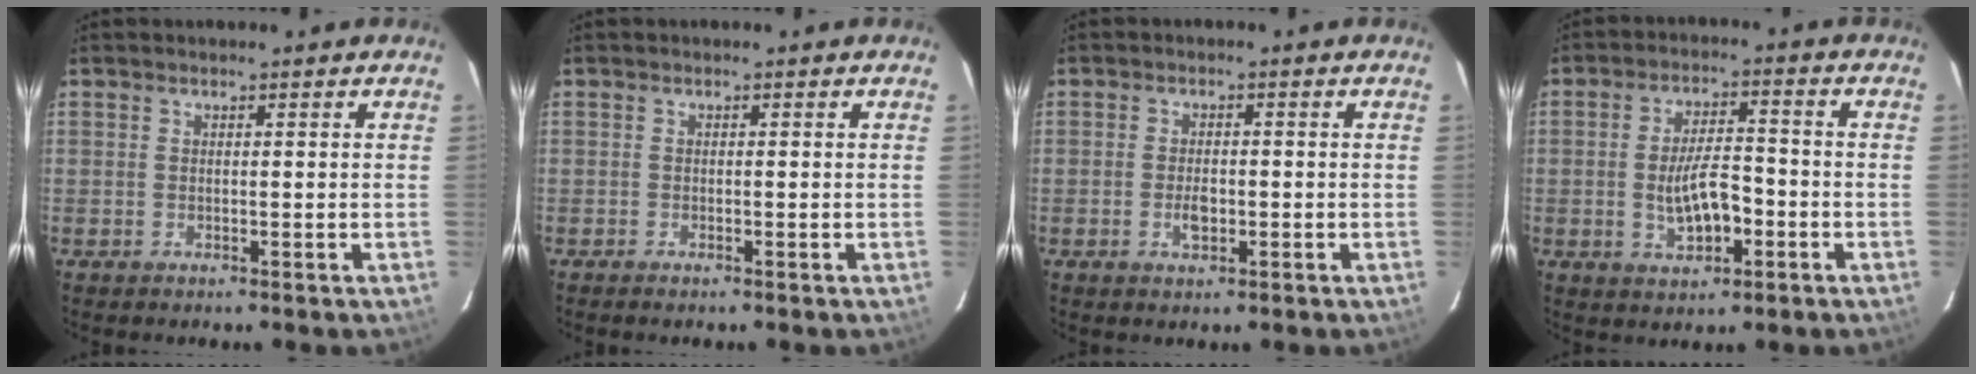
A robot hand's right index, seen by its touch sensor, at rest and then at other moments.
{"total": 0.7, "force": [-0.7, 0.2, 0.3], "torque": [-0.009, -0.001, -0.013]}
{"total": 3.0, "force": [-1.1, 1.6, 2.3], "torque": [-0.043, 0.001, -0.018]}
{"total": 7.8, "force": [-2.4, 3.2, 6.7], "torque": [-0.127, 0.007, -0.031]}